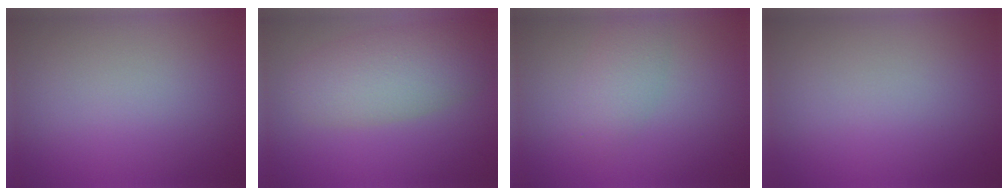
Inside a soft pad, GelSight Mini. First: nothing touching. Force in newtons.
{"total": 5.5, "press": 5.5, "slide": 0.3}
{"total": 2.3, "press": 2.3, "slide": 0.1}
{"total": 0.0}